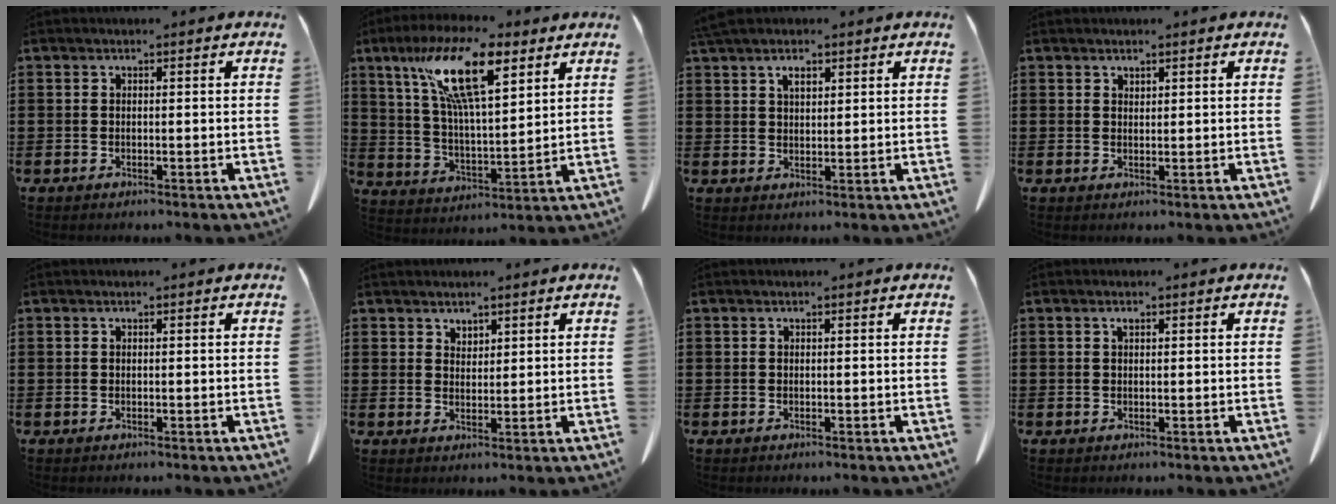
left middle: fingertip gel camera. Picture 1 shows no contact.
{"total": 14.7, "force": [8.4, 4.3, 11.3], "torque": [-0.239, -0.012, 0.145]}
{"total": 2.7, "force": [1.8, 1.0, 1.7], "torque": [-0.030, -0.001, 0.032]}
{"total": 1.1, "force": [1.1, 0.2, 0.2], "torque": [-0.005, -0.002, 0.021]}
{"total": 0.0}
{"total": 1.9, "force": [1.8, 0.6, 0.1], "torque": [-0.005, -0.001, 0.037]}
{"total": 0.0}
{"total": 0.6, "force": [0.4, 0.3, 0.4], "torque": [-0.010, -0.002, 0.008]}